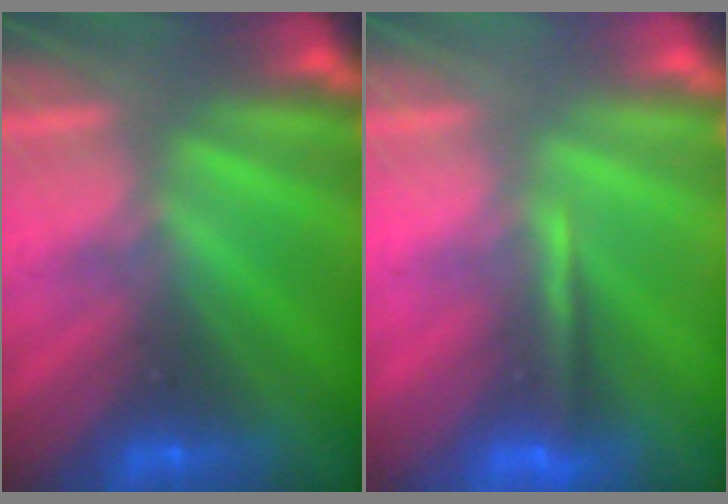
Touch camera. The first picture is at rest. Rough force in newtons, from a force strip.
{"total": 1.3}